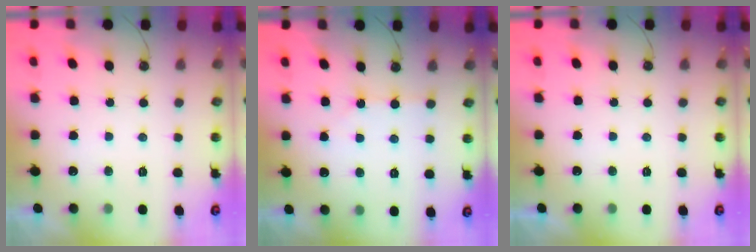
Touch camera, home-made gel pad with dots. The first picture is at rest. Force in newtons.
{"total": 2.7, "press": 2.7, "slide": 0.3}
{"total": 0.0}